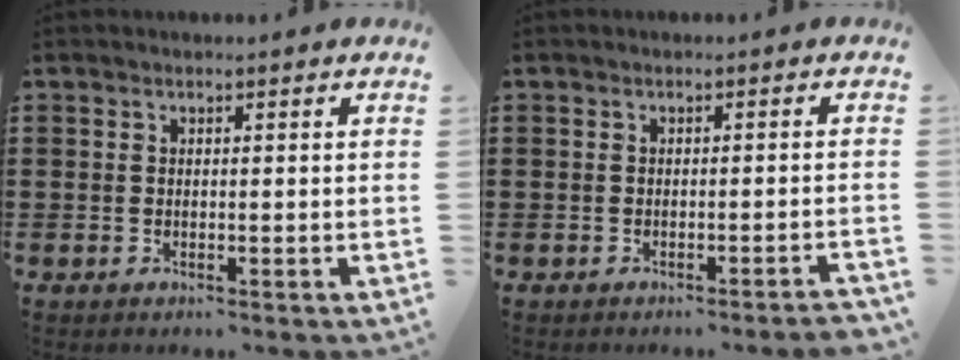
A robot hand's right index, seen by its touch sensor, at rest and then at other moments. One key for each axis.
{"total": 1.3, "fx": -1.0, "fy": -0.2, "fz": 0.7, "tx": -0.011, "ty": -0.002, "tz": -0.019}